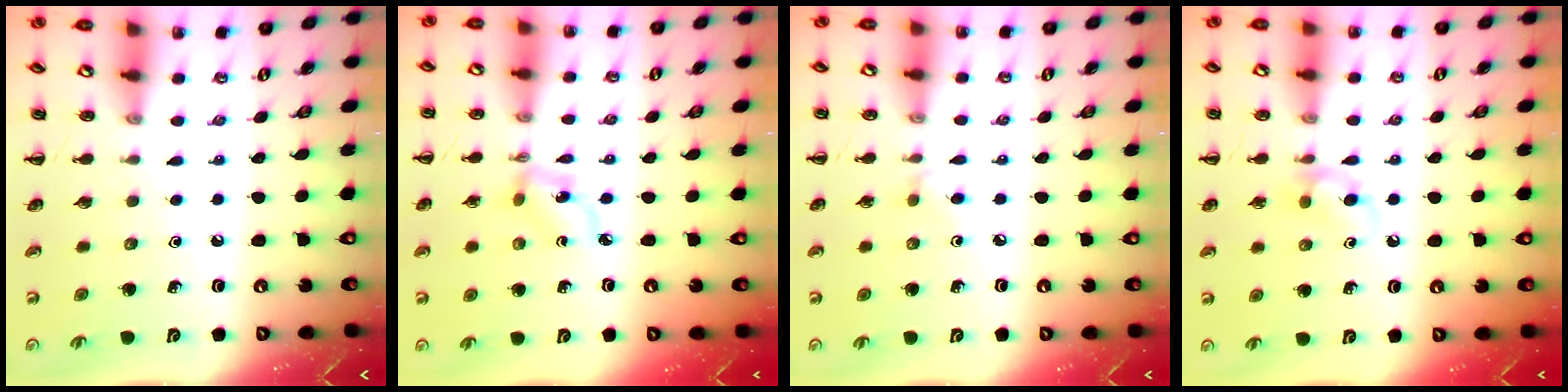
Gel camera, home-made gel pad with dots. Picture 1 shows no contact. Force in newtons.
{"total": 2.8, "press": 2.7, "slide": 0.8}
{"total": 2.7, "press": 2.5, "slide": 1.0}
{"total": 5.3, "press": 5.0, "slide": 1.8}